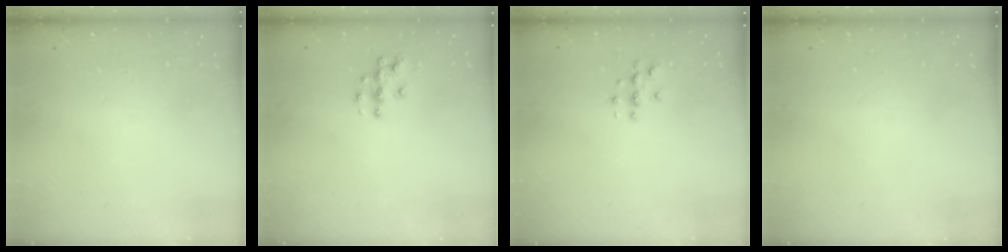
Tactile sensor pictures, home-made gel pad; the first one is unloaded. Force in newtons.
{"total": 5.9, "press": 5.9, "slide": 0.4}
{"total": 2.7, "press": 2.7, "slide": 0.3}
{"total": 0.0}